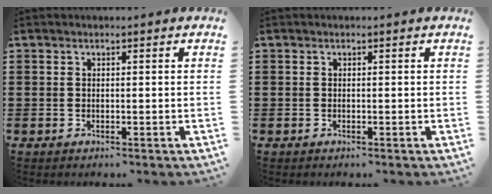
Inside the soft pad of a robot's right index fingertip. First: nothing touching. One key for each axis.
{"total": 0.0}